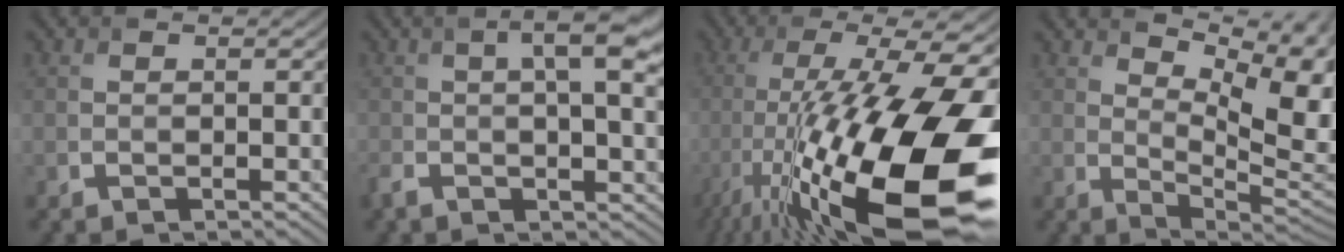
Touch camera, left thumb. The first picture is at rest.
{"total": 8.2, "force": [1.1, 2.7, 7.7], "torque": [-0.135, -0.001, 0.016]}
{"total": 21.3, "force": [-7.1, 6.8, 18.9], "torque": [-0.335, 0.005, -0.123]}
{"total": 11.9, "force": [5.1, 4.3, 9.9], "torque": [-0.161, 0.008, 0.086]}